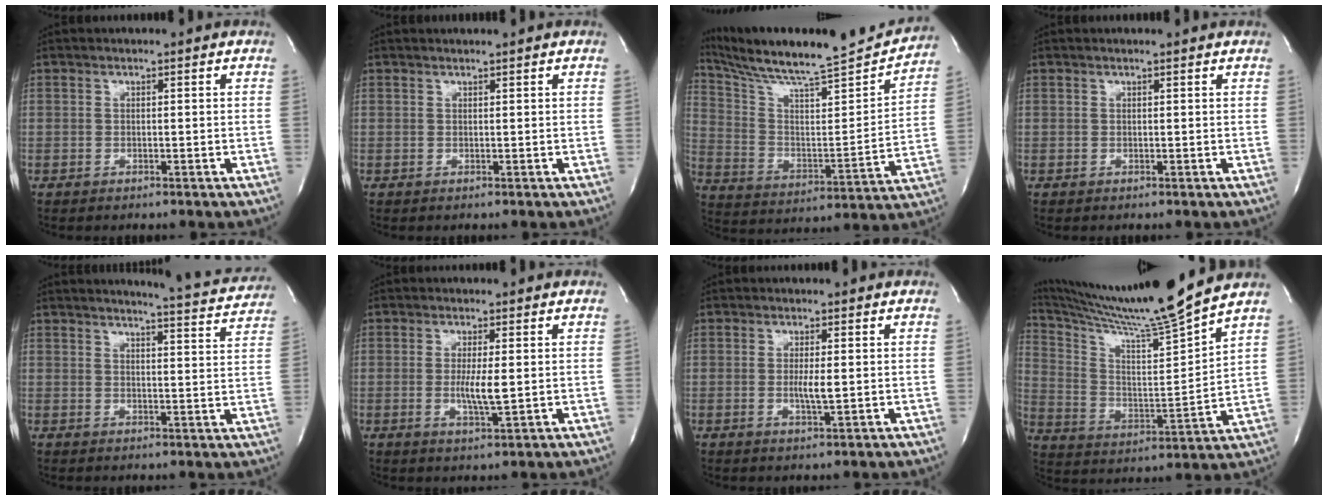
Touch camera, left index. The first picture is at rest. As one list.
[{"total": 1.2, "force": [1.1, -0.2, 0.4], "torque": [-0.005, 0.009, 0.021]}, {"total": 22.1, "force": [20.6, 0.8, 8.0], "torque": [-0.146, -0.039, 0.316]}, {"total": 1.0, "force": [1.0, 0.0, 0.3], "torque": [-0.011, 0.006, 0.013]}, {"total": 10.6, "force": [10.4, 0.1, 2.3], "torque": [-0.032, -0.036, 0.111]}, {"total": 4.1, "force": [-0.2, 0.4, 4.1], "torque": [-0.082, -0.008, -0.001]}, {"total": 2.6, "force": [-0.1, 0.2, 2.6], "torque": [-0.053, -0.005, -0.002]}, {"total": 17.8, "force": [16.0, -2.8, 7.4], "torque": [-0.149, -0.046, 0.266]}]